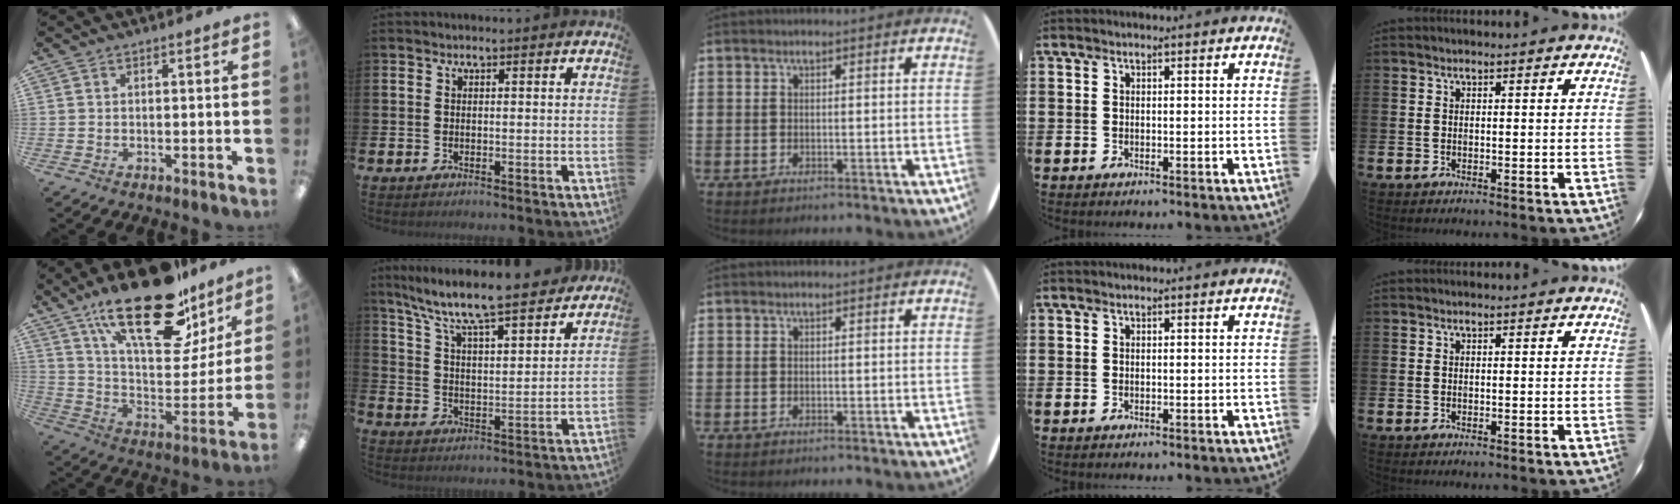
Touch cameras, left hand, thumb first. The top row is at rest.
{"thumb": {"total": 28.5, "force": [18.1, 12.0, 18.4], "torque": [-0.274, -0.105, 0.306]}, "index": {"total": 9.1, "force": [8.5, 0.9, 3.2], "torque": [-0.097, -0.066, 0.144]}}